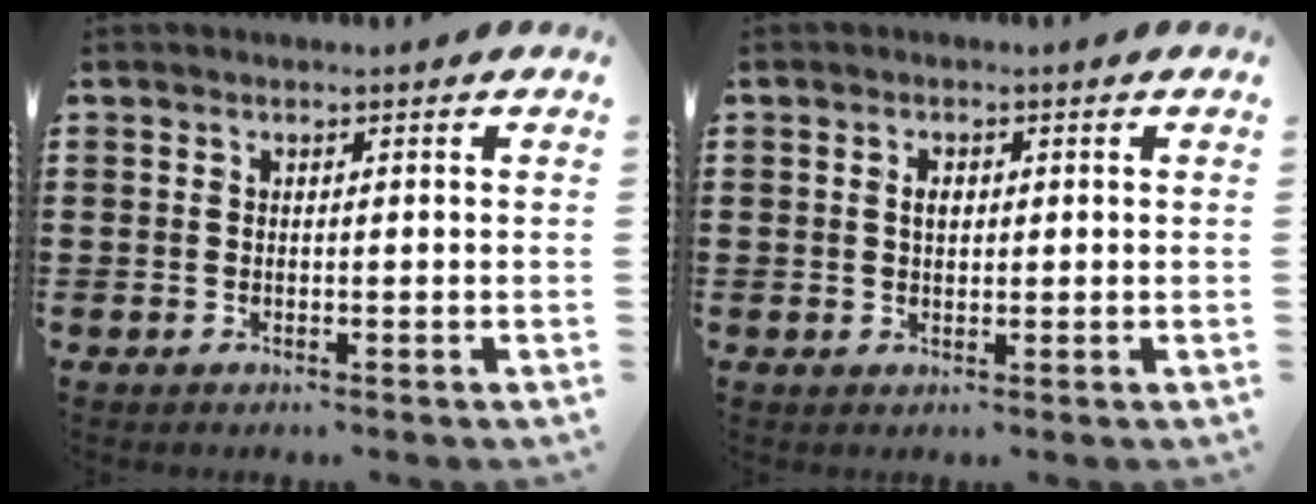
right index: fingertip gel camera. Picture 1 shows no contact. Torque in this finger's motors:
{"motor_torque": [0.55, 0.28, 0.14, 0.06]}